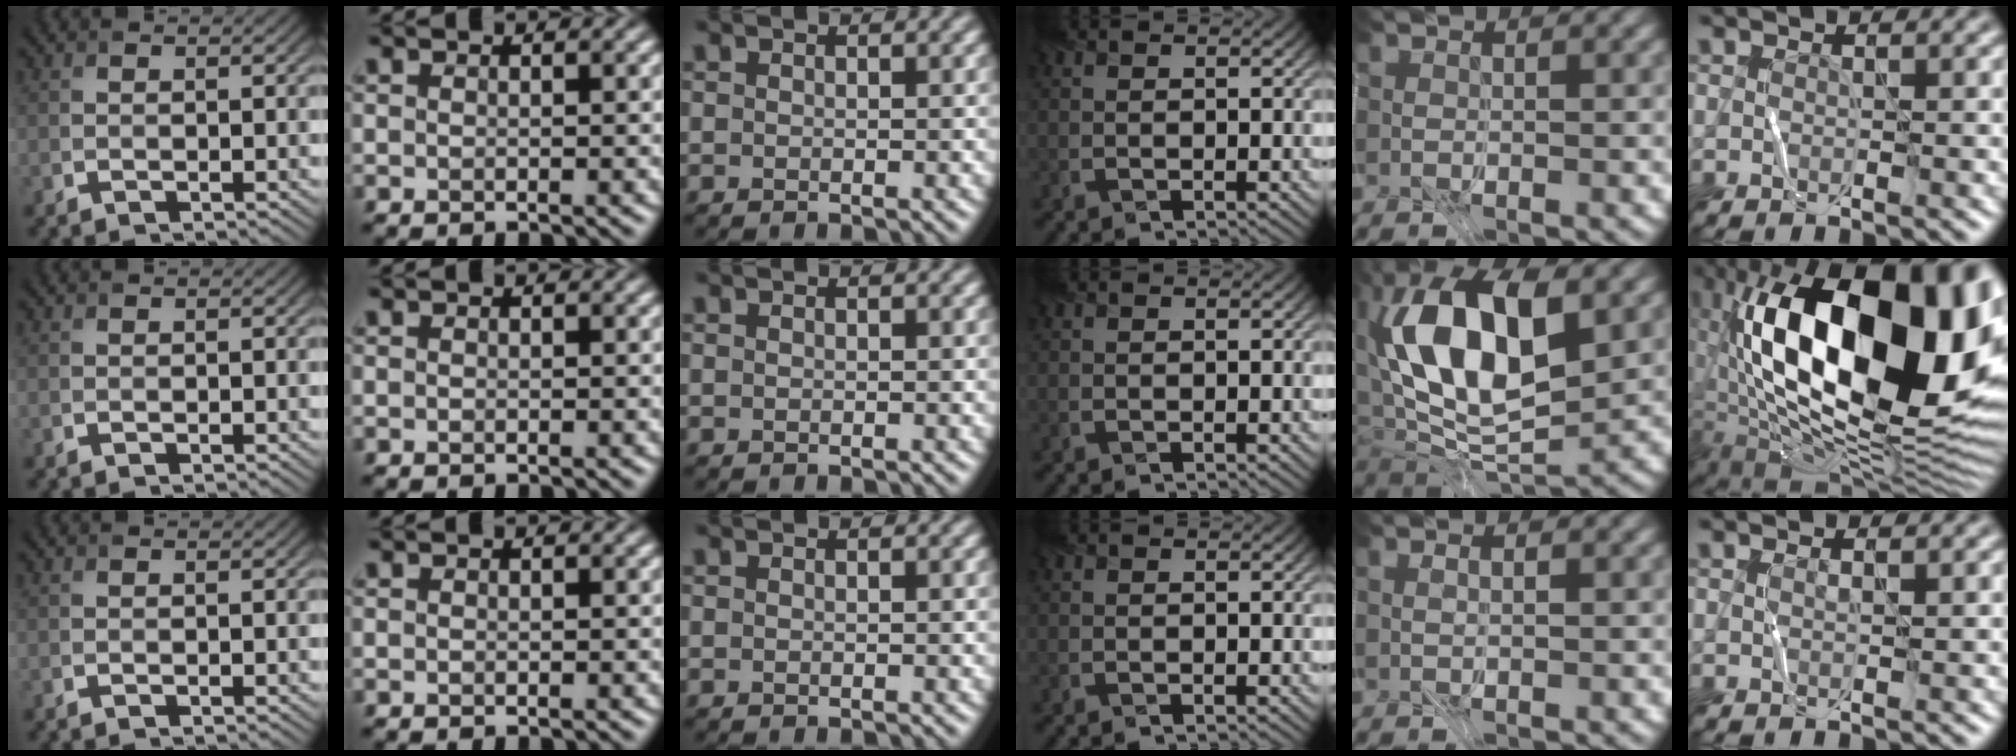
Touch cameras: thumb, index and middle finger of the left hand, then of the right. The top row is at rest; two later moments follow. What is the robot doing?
{"motion": "fold", "object": "coffee filter"}